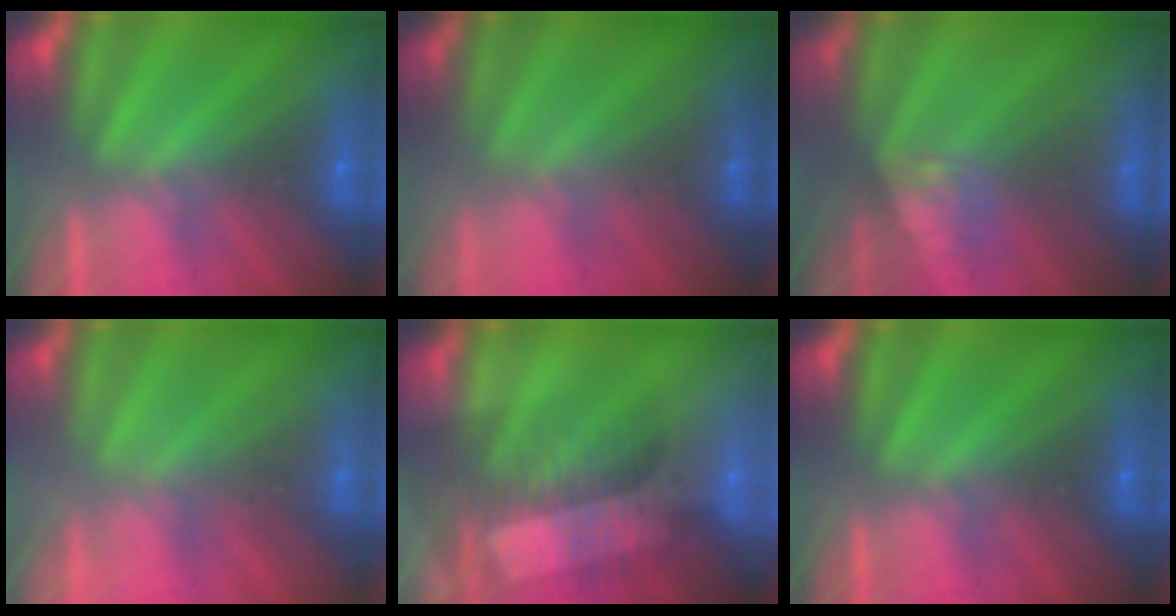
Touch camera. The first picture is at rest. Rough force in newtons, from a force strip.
{"total": 1.4}
{"total": 3.1}
{"total": 2.0}
{"total": 3.2}
{"total": 0.0}